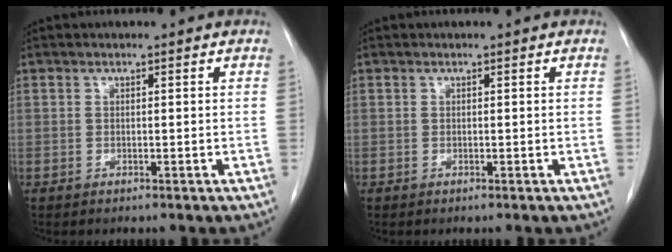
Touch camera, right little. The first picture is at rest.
{"total": 0.0}